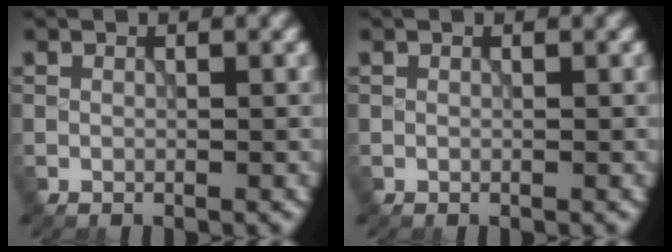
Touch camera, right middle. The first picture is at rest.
{"total": 0.0}